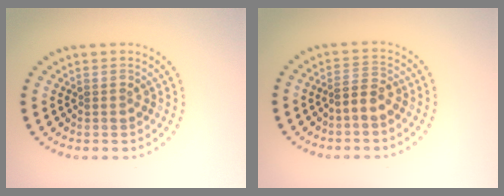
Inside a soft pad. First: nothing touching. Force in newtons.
{"total": 2.0, "press": 1.8, "slide": 0.9}